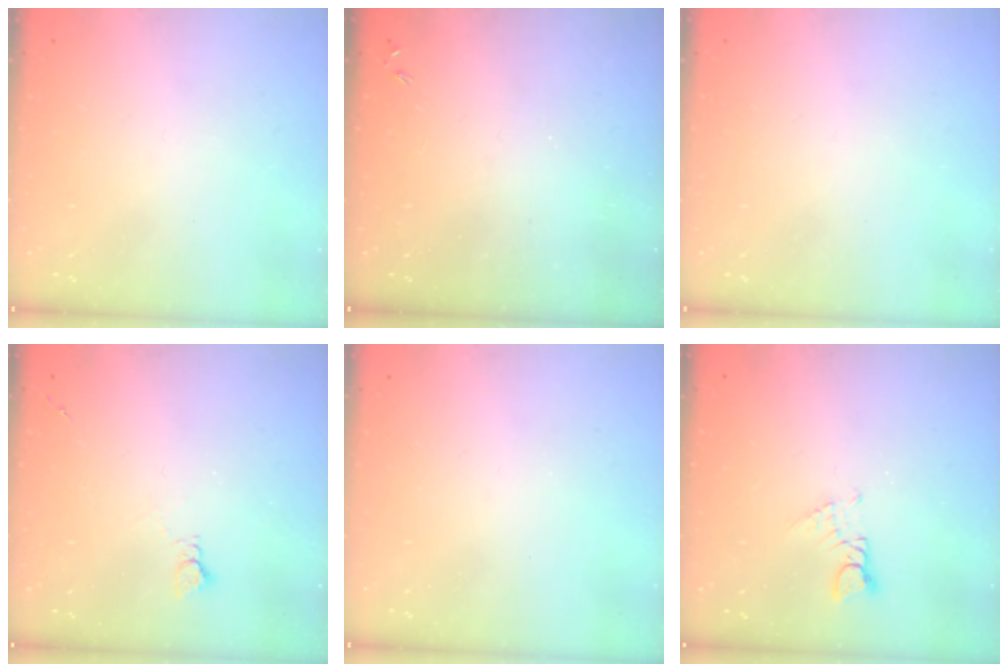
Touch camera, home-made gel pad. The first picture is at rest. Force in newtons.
{"total": 0.0}
{"total": 0.0}
{"total": 2.6, "press": 2.6, "slide": 0.4}
{"total": 0.0}
{"total": 1.6, "press": 1.6, "slide": 0.2}